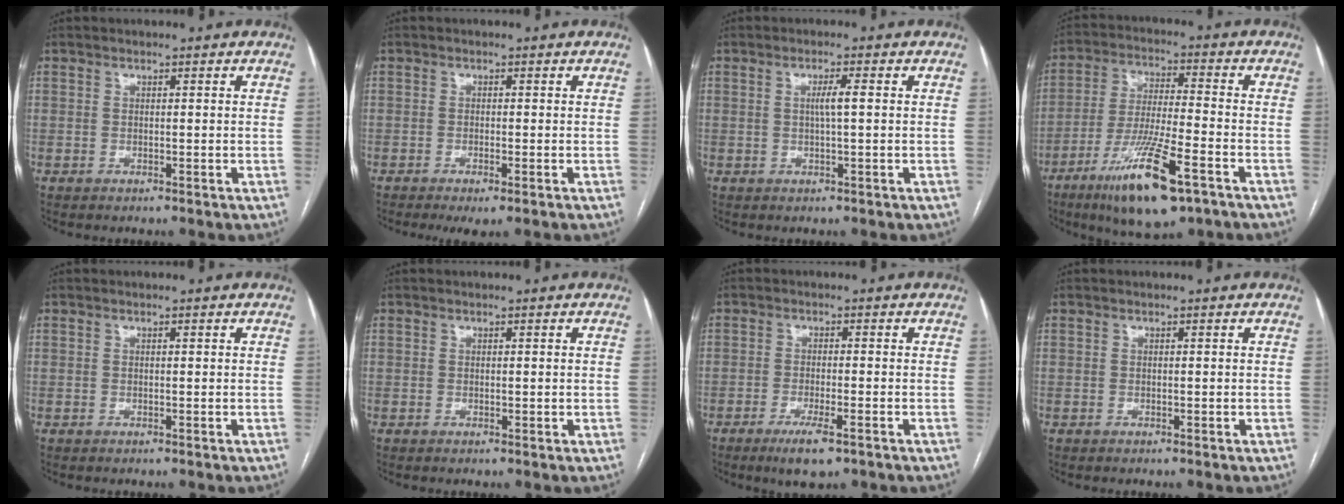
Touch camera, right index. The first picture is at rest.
{"total": 2.9, "force": [-1.6, 0.4, 2.4], "torque": [-0.036, -0.007, -0.022]}
{"total": 2.3, "force": [0.3, -0.1, 2.3], "torque": [-0.044, 0.001, 0.004]}
{"total": 14.7, "force": [-8.2, 2.0, 12.0], "torque": [-0.229, -0.029, -0.140]}
{"total": 0.0}
{"total": 0.7, "force": [0.2, 0.3, 0.6], "torque": [-0.011, -0.003, 0.004]}
{"total": 5.2, "force": [-3.1, 0.8, 4.1], "torque": [-0.076, -0.011, -0.049]}
{"total": 0.0}